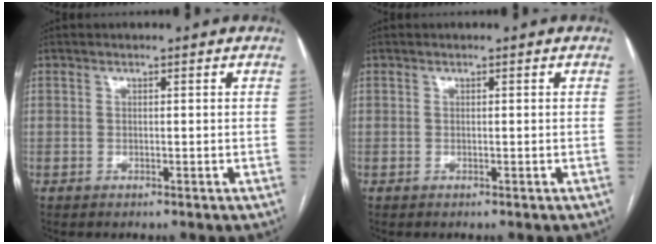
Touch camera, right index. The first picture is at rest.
{"total": 0.0}